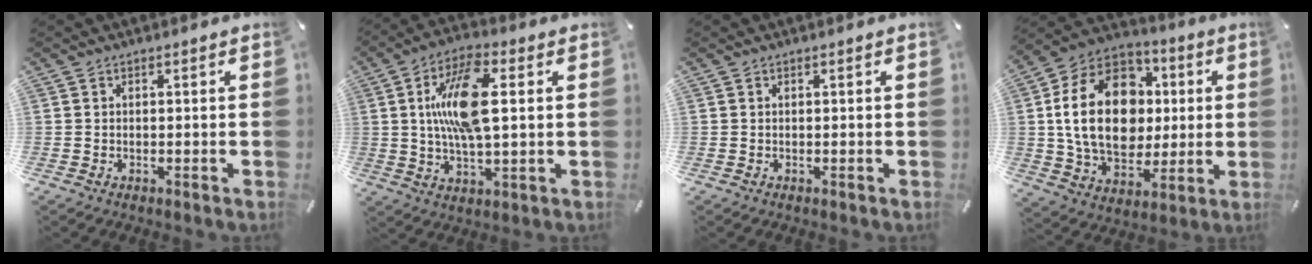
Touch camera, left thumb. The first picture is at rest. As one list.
[{"total": 15.4, "force": [2.8, 6.3, 13.8], "torque": [-0.285, 0.000, 0.039]}, {"total": 0.0}, {"total": 22.5, "force": [1.8, 16.9, 14.7], "torque": [-0.290, 0.012, 0.033]}]